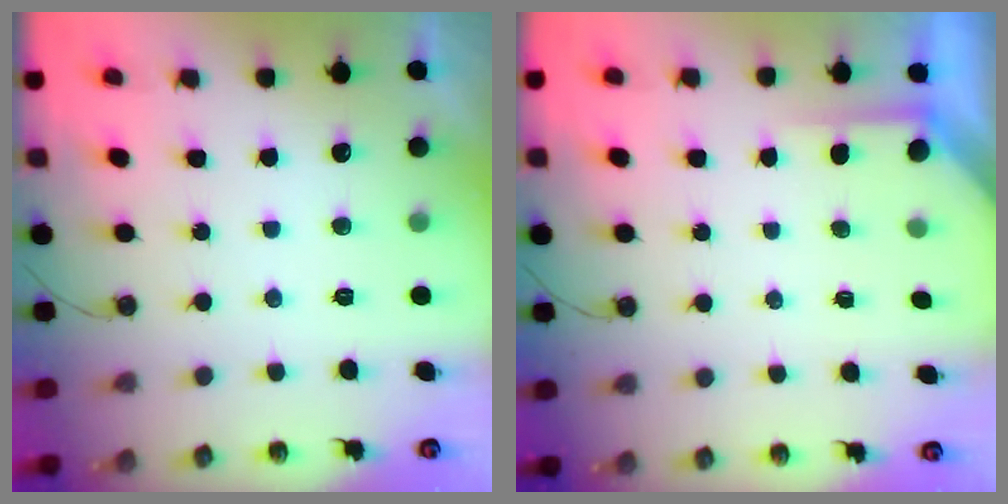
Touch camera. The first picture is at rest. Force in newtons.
{"total": 1.5, "press": 1.5, "slide": 0.3}